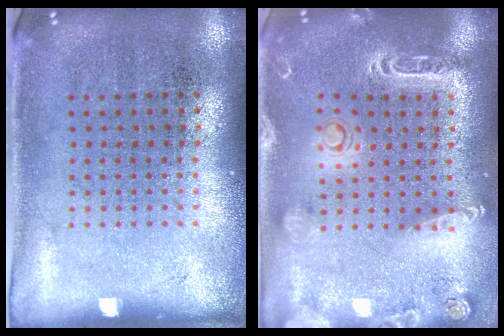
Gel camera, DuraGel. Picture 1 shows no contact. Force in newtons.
{"total": 2.0, "press": 1.9, "slide": 0.7}